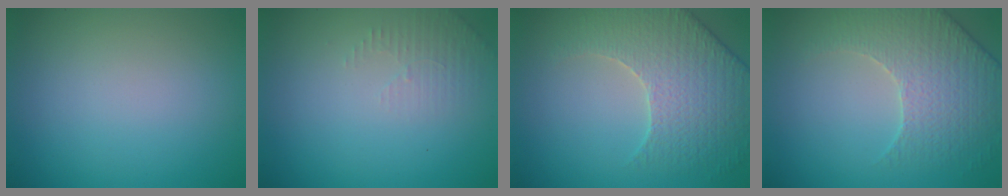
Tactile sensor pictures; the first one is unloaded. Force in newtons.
{"total": 1.5, "press": 1.5, "slide": 0.4}
{"total": 4.9, "press": 4.8, "slide": 1.3}
{"total": 3.9, "press": 3.7, "slide": 0.9}